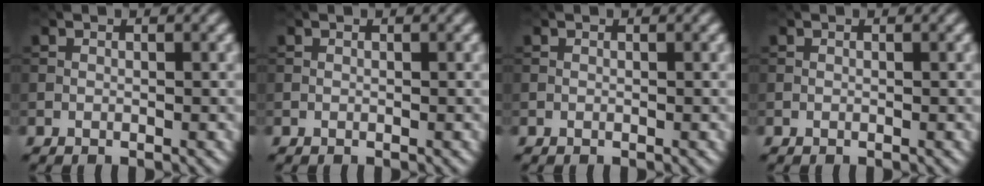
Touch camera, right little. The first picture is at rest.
{"total": 0.0}
{"total": 0.0}
{"total": 0.0}